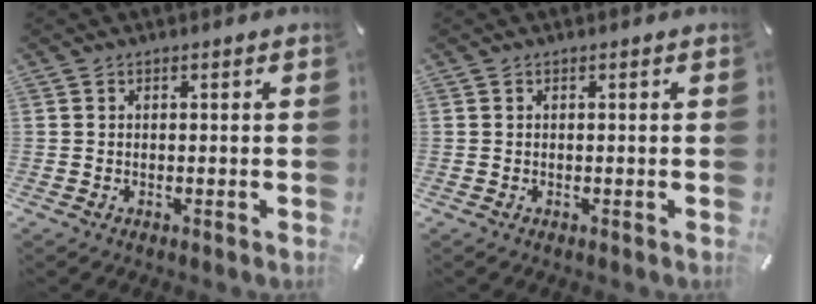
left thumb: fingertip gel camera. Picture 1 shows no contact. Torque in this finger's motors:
{"motor_torque": [0.00, 0.00, -0.01, 0.02, 0.00]}